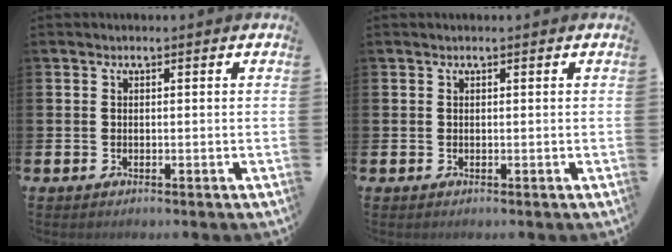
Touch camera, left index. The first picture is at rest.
{"total": 0.0}